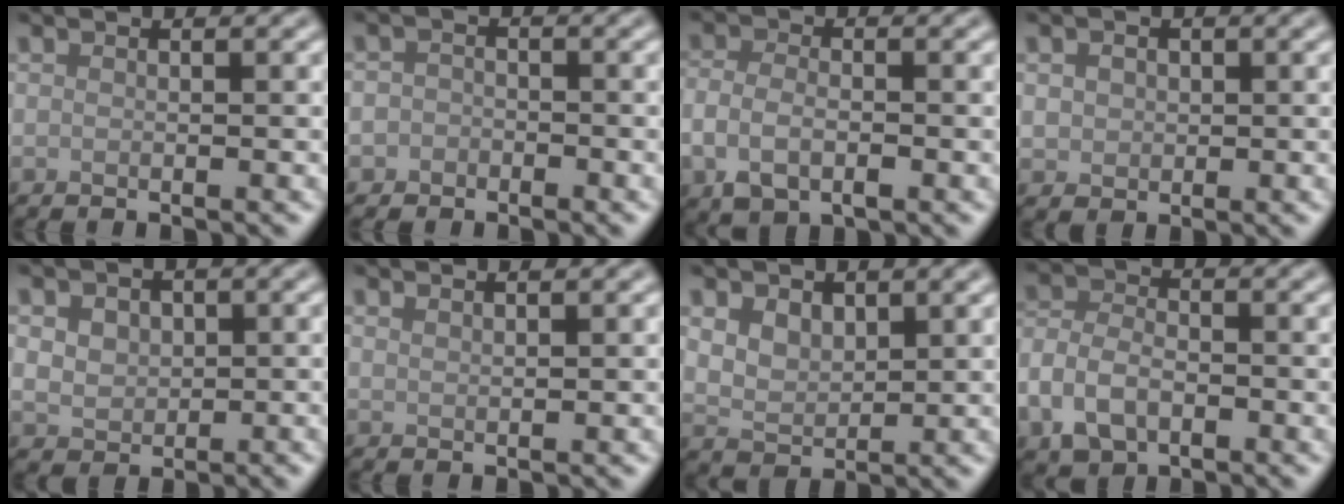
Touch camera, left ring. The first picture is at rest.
{"total": 1.8, "force": [-1.0, 1.5, 0.1], "torque": [0.024, 0.006, -0.025]}
{"total": 3.8, "force": [-1.1, 2.4, 2.7], "torque": [-0.063, -0.007, -0.025]}
{"total": 1.8, "force": [0.2, 1.6, 0.8], "torque": [-0.016, -0.005, 0.005]}
{"total": 3.1, "force": [0.8, 2.4, 1.8], "torque": [-0.036, 0.012, 0.013]}
{"total": 0.8, "force": [0.8, 0.1, 0.3], "torque": [-0.002, 0.000, 0.013]}
{"total": 2.7, "force": [1.3, 1.8, 1.6], "torque": [-0.036, -0.005, 0.029]}
{"total": 4.5, "force": [-1.9, 3.0, 2.8], "torque": [-0.059, 0.001, -0.045]}